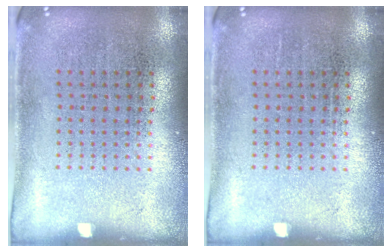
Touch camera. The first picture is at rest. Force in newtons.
{"total": 0.0}